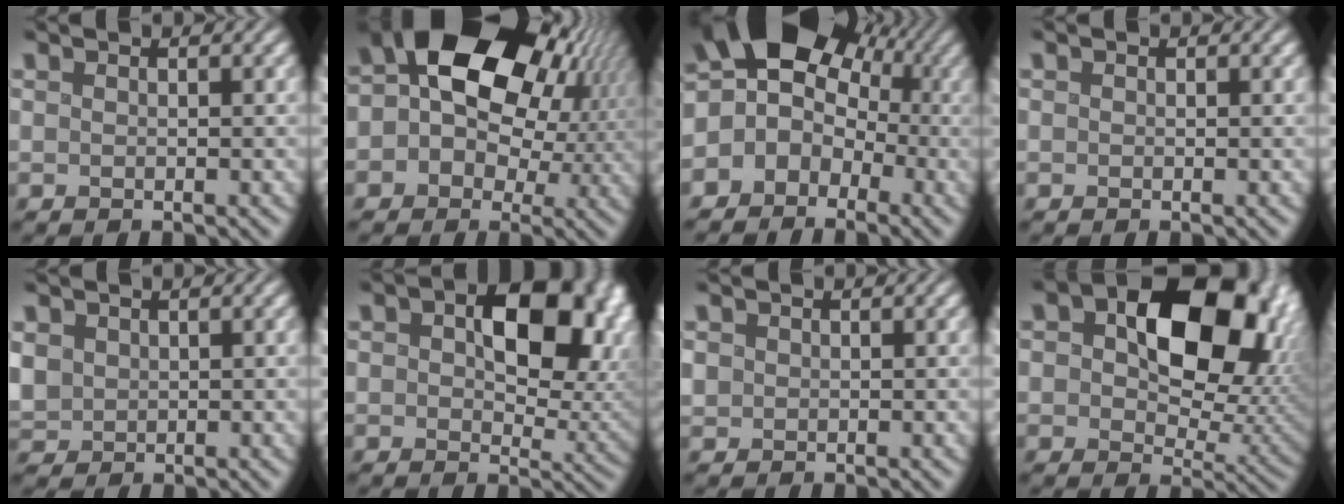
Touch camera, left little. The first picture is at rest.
{"total": 20.8, "force": [5.6, 16.0, 12.0], "torque": [-0.206, 0.046, 0.059]}
{"total": 15.1, "force": [3.2, 13.1, 6.8], "torque": [-0.141, 0.043, 0.006]}
{"total": 0.0}
{"total": 2.8, "force": [0.3, 2.4, 1.4], "torque": [-0.045, 0.000, 0.005]}
{"total": 12.9, "force": [2.9, 8.1, 9.6], "torque": [-0.113, -0.006, 0.047]}
{"total": 1.0, "force": [-0.1, 1.0, 0.3], "torque": [-0.010, -0.003, -0.001]}
{"total": 15.9, "force": [4.6, 10.0, 11.5], "torque": [-0.144, -0.001, 0.078]}